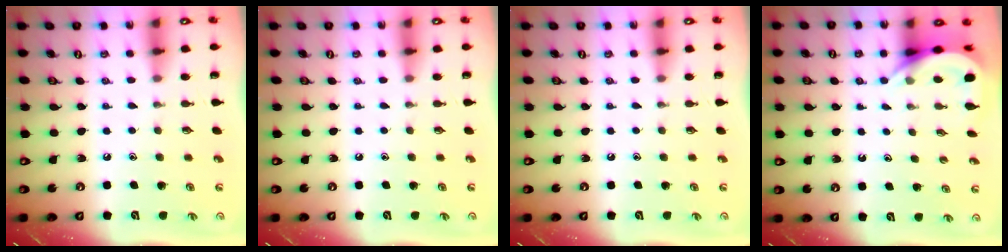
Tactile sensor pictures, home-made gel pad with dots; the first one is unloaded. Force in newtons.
{"total": 0.0}
{"total": 0.0}
{"total": 5.4, "press": 5.4, "slide": 0.3}